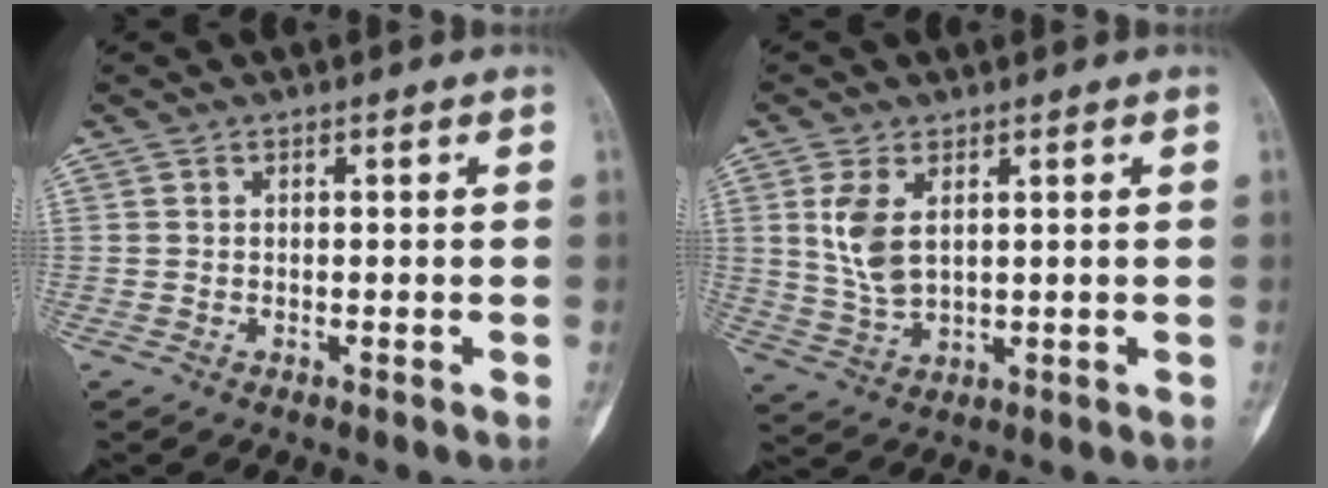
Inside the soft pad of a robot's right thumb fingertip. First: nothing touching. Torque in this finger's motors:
{"motor_torque": [-0.05, 0.49, 0.24, 0.24, 0.10]}